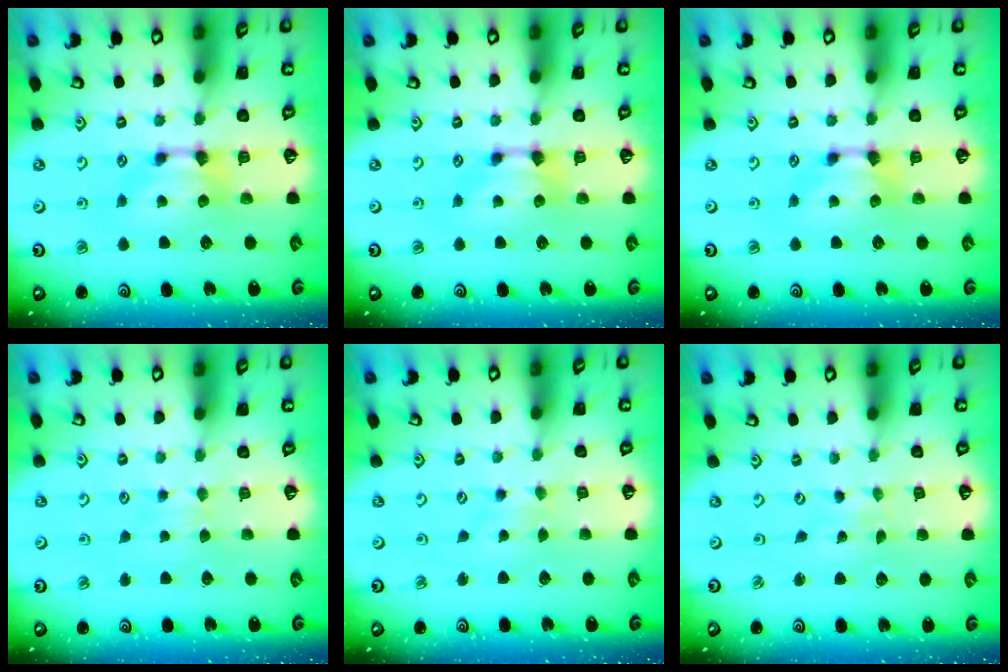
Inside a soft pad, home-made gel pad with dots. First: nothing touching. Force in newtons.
{"total": 0.0}
{"total": 0.0}
{"total": 2.9, "press": 2.9, "slide": 0.4}
{"total": 2.8, "press": 2.8, "slide": 0.2}
{"total": 6.9, "press": 6.9, "slide": 0.5}